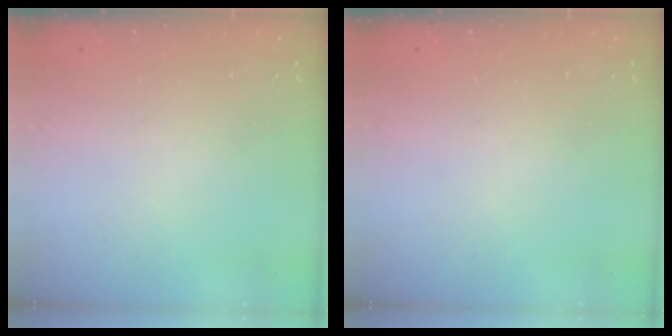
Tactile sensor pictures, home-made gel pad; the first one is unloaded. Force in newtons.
{"total": 0.0}